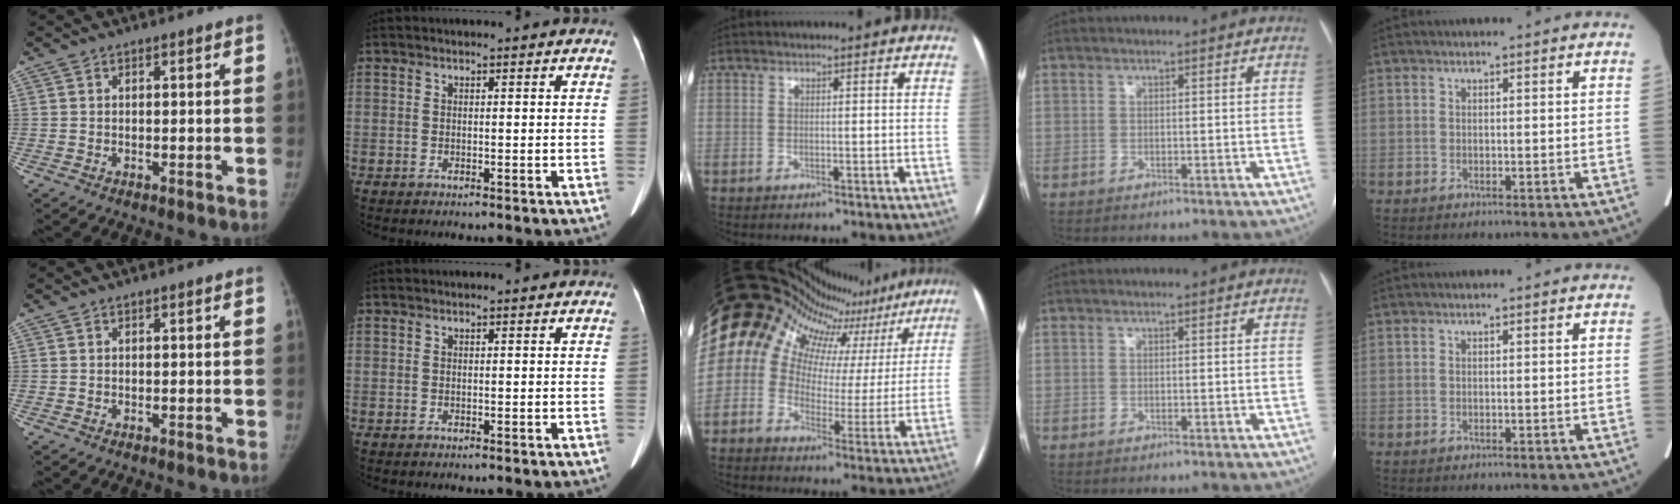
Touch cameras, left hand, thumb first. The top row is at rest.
{"middle": {"total": 21.8, "force": [13.8, 14.1, 9.3], "torque": [-0.160, 0.097, 0.163]}}